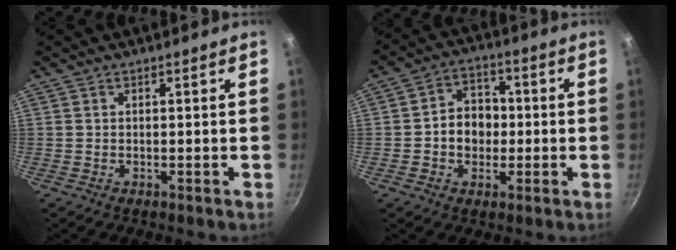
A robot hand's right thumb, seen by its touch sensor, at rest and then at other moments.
{"total": 10.4, "force": [-0.7, 8.4, 6.2], "torque": [-0.061, 0.021, -0.021]}